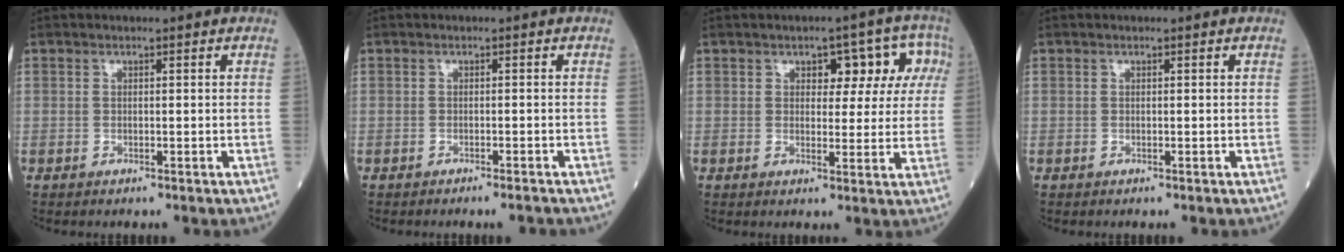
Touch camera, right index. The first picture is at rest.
{"total": 2.0, "force": [-1.8, -0.3, 0.7], "torque": [-0.009, -0.002, -0.025]}
{"total": 7.0, "force": [2.4, 3.9, 5.3], "torque": [-0.044, 0.030, 0.026]}
{"total": 0.0}